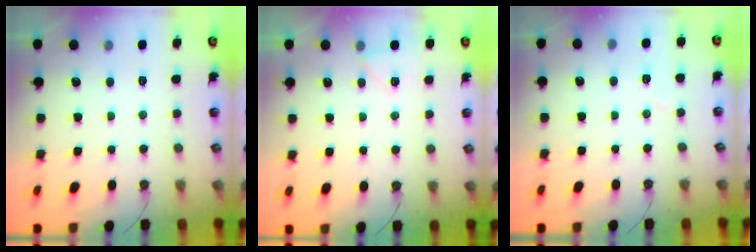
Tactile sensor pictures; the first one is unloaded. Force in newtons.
{"total": 4.5, "press": 3.8, "slide": 2.4}
{"total": 4.6, "press": 4.4, "slide": 1.2}